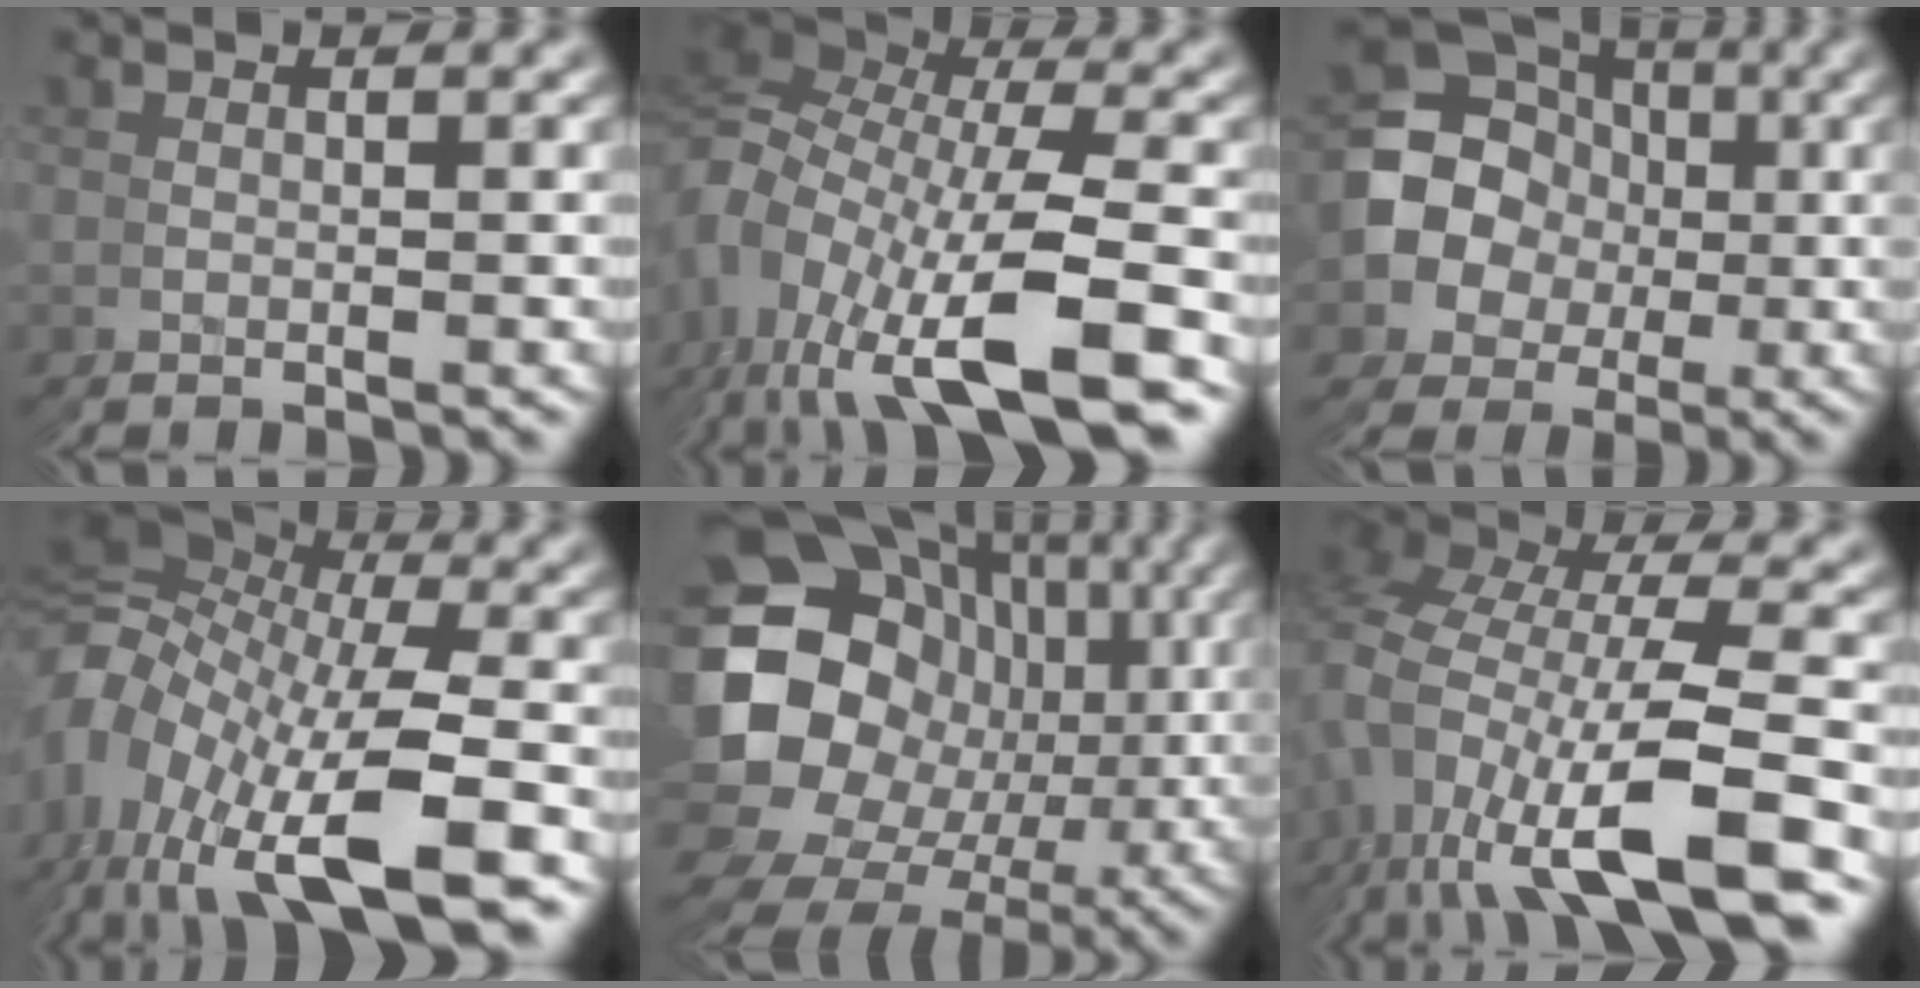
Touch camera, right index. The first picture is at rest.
{"total": 9.6, "force": [0.4, 6.0, 7.5], "torque": [-0.144, 0.008, 0.007]}
{"total": 17.9, "force": [0.3, 15.9, 8.2], "torque": [-0.159, -0.043, 0.010]}
{"total": 11.8, "force": [0.4, 8.3, 8.4], "torque": [-0.159, -0.004, 0.006]}
{"total": 22.4, "force": [-0.2, 17.3, 14.2], "torque": [-0.240, -0.037, 0.003]}
{"total": 9.2, "force": [0.7, 6.6, 6.4], "torque": [-0.125, 0.015, 0.001]}